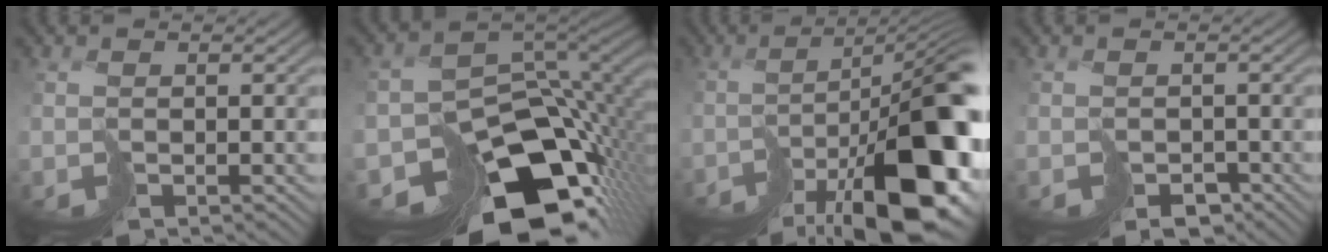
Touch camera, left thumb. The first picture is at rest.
{"total": 14.8, "force": [-7.4, 9.0, 9.2], "torque": [-0.170, -0.039, -0.097]}
{"total": 17.7, "force": [-8.7, 5.6, 14.4], "torque": [-0.188, -0.018, -0.130]}
{"total": 3.1, "force": [-2.1, 2.1, 1.0], "torque": [-0.009, -0.009, -0.027]}